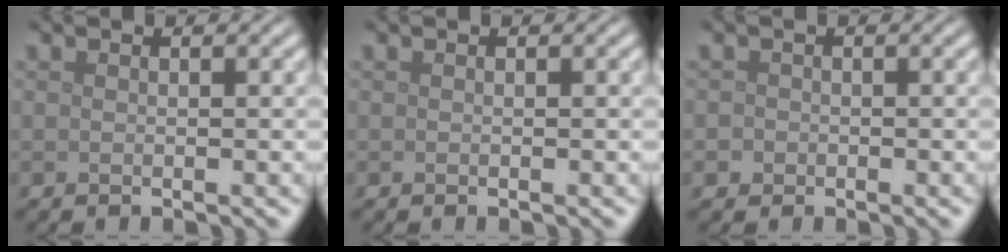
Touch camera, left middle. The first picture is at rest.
{"total": 0.0}
{"total": 0.9, "force": [-0.3, 0.9, 0.1], "torque": [0.005, 0.000, -0.006]}